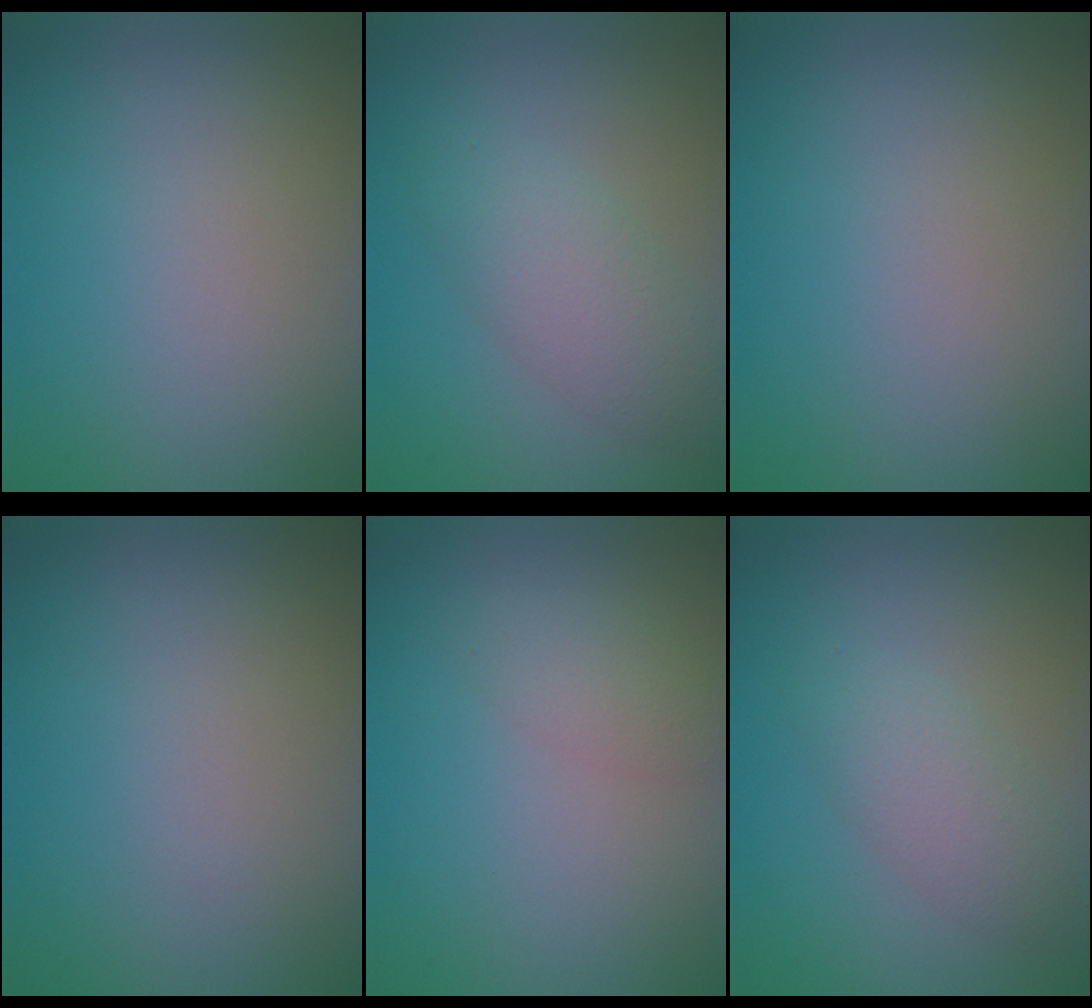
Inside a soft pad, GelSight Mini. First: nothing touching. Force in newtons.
{"total": 3.6, "press": 3.6, "slide": 0.2}
{"total": 0.0}
{"total": 0.0}
{"total": 1.6, "press": 1.6, "slide": 0.1}
{"total": 2.7, "press": 2.7, "slide": 0.0}